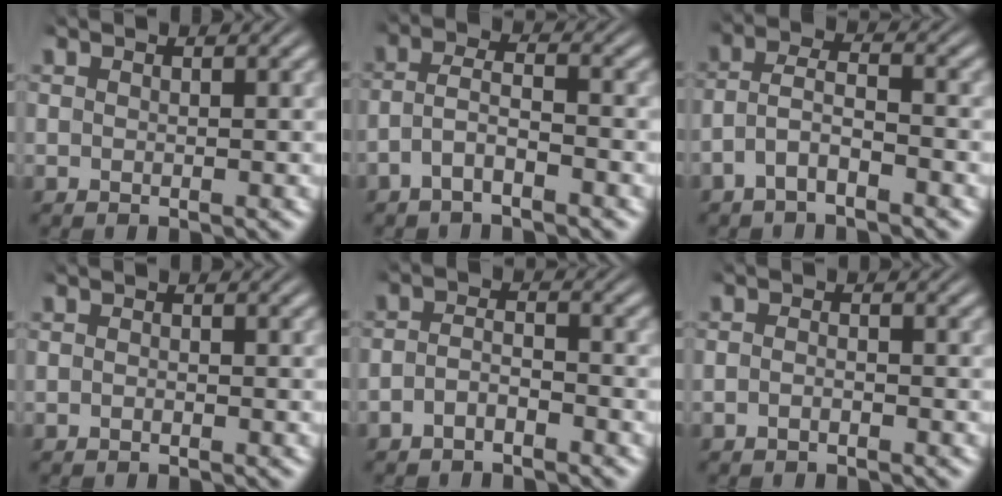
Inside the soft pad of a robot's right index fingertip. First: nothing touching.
{"total": 3.5, "force": [-1.9, 1.8, 2.3], "torque": [-0.048, -0.011, -0.035]}
{"total": 4.0, "force": [-1.8, 2.4, 2.5], "torque": [-0.054, -0.011, -0.035]}
{"total": 0.6, "force": [-0.5, -0.1, 0.2], "torque": [-0.005, -0.004, -0.009]}
{"total": 2.8, "force": [-2.2, 1.3, 1.3], "torque": [-0.024, -0.010, -0.037]}
{"total": 1.2, "force": [-1.1, 0.3, 0.5], "torque": [-0.008, -0.001, -0.022]}